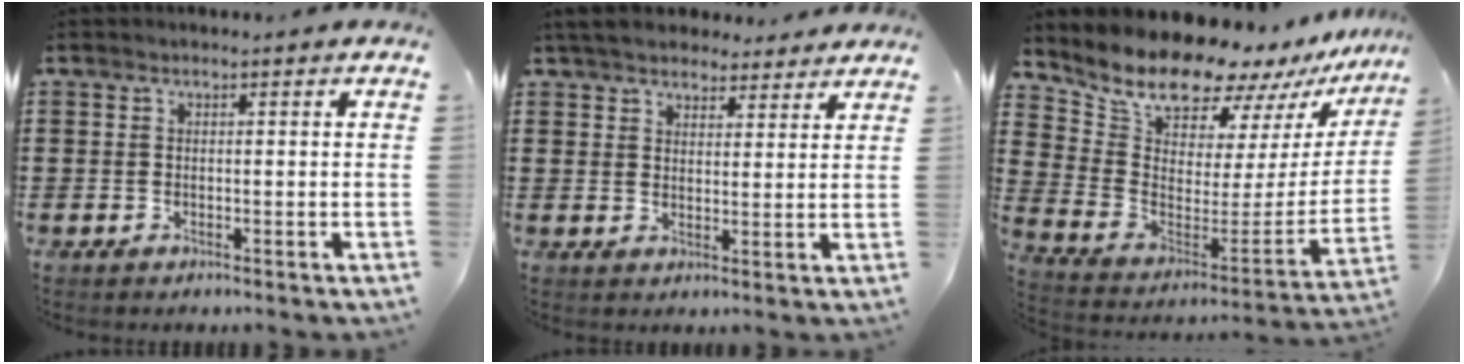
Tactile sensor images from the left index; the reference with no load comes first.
{"total": 5.1, "force": [4.7, 1.4, 1.2], "torque": [-0.040, -0.010, 0.088]}
{"total": 11.9, "force": [11.1, 3.4, 2.6], "torque": [-0.095, -0.095, 0.193]}